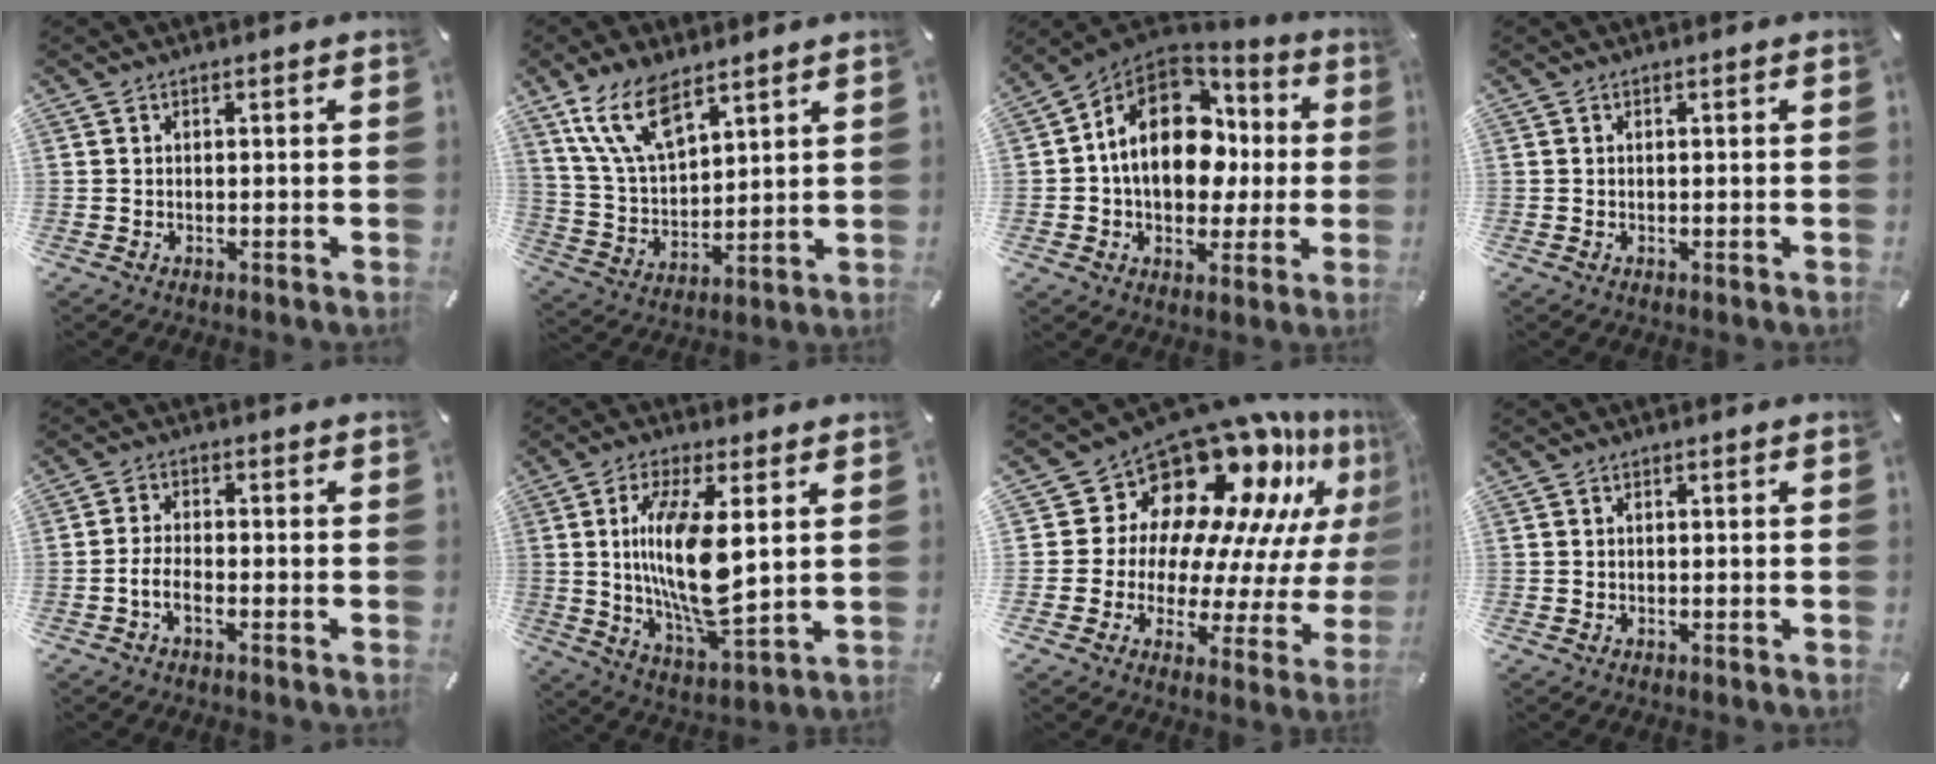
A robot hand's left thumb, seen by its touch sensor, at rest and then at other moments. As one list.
[{"total": 13.3, "force": [8.7, 6.1, 8.0], "torque": [-0.198, -0.031, 0.160]}, {"total": 17.9, "force": [2.2, 13.3, 11.7], "torque": [-0.198, -0.001, 0.044]}, {"total": 0.0}, {"total": 3.9, "force": [-1.8, 1.7, 3.0], "torque": [-0.058, 0.009, -0.033]}, {"total": 16.2, "force": [2.6, 5.4, 15.1], "torque": [-0.302, -0.030, 0.032]}, {"total": 18.2, "force": [13.8, 9.7, 7.0], "torque": [-0.094, -0.147, 0.235]}, {"total": 0.0}]